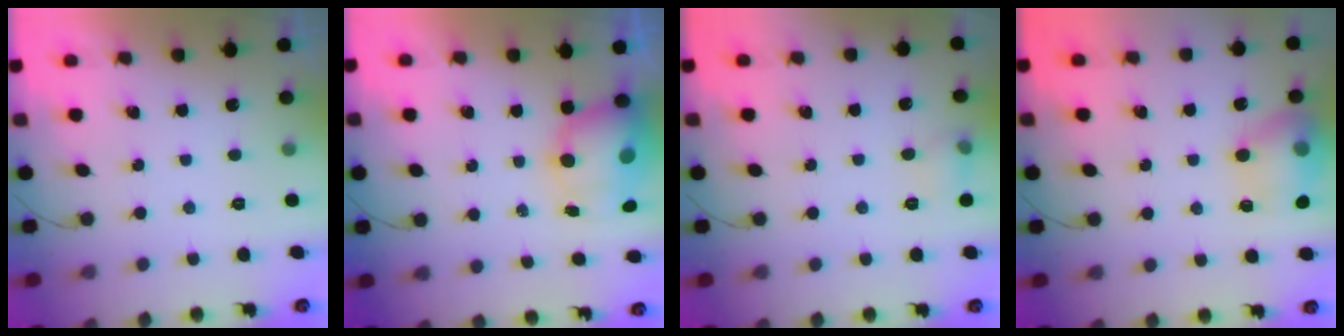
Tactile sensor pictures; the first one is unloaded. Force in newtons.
{"total": 8.5, "press": 8.2, "slide": 2.3}
{"total": 5.9, "press": 5.7, "slide": 1.7}
{"total": 14.7, "press": 14.6, "slide": 1.3}